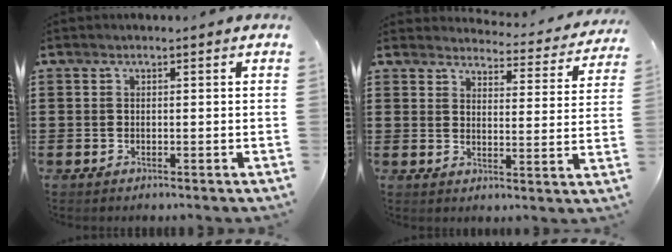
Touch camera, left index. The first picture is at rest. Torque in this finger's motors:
{"motor_torque": [0.90, -0.90, 0.32, 0.00]}